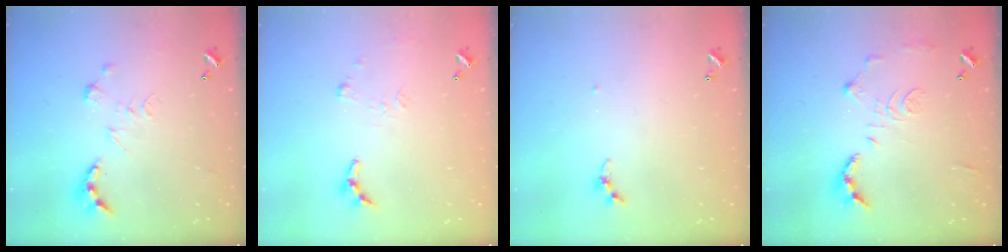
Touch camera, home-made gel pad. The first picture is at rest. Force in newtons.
{"total": 6.2, "press": 6.2, "slide": 0.4}
{"total": 3.8, "press": 3.8, "slide": 0.3}
{"total": 10.7, "press": 10.6, "slide": 0.5}